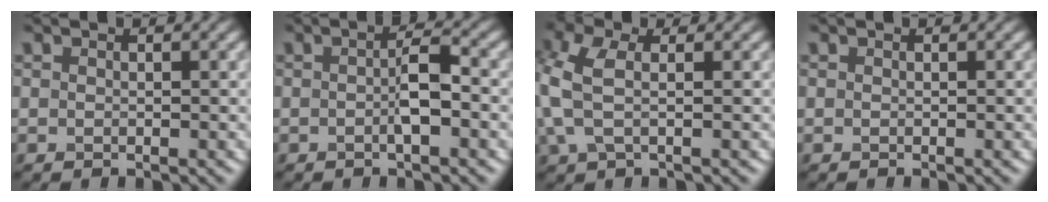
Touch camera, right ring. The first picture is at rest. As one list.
[{"total": 2.6, "force": [-0.5, 0.6, 2.5], "torque": [-0.045, 0.003, -0.011]}, {"total": 4.7, "force": [0.4, 2.3, 4.0], "torque": [-0.110, 0.007, 0.001]}, {"total": 0.0}]